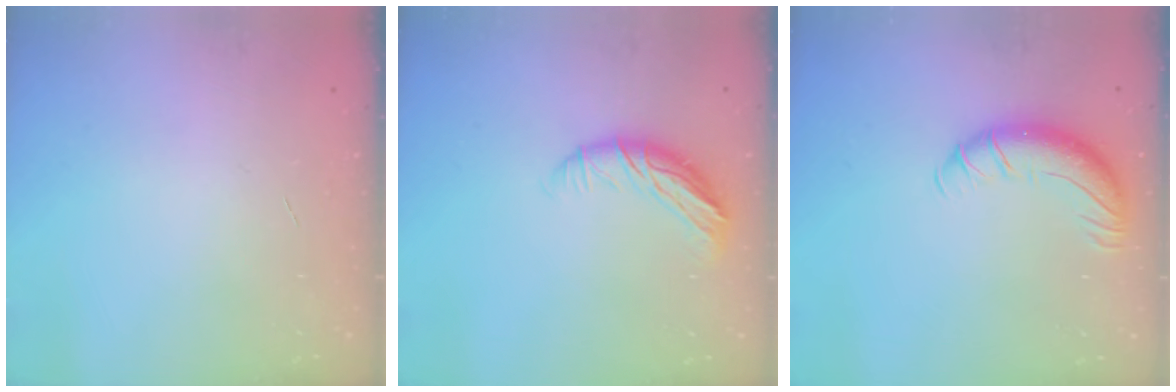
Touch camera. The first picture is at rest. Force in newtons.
{"total": 10.2, "press": 10.2, "slide": 0.1}
{"total": 10.5, "press": 10.2, "slide": 2.3}